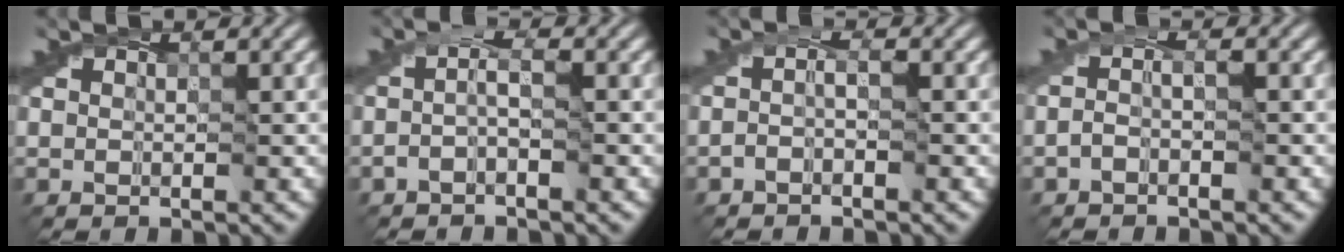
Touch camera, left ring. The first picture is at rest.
{"total": 1.3, "force": [-0.5, 0.1, 1.2], "torque": [-0.027, 0.008, -0.017]}
{"total": 0.9, "force": [-0.5, 0.1, 0.8], "torque": [-0.020, 0.003, -0.017]}
{"total": 1.0, "force": [-0.6, 0.2, 0.8], "torque": [-0.020, 0.003, -0.018]}